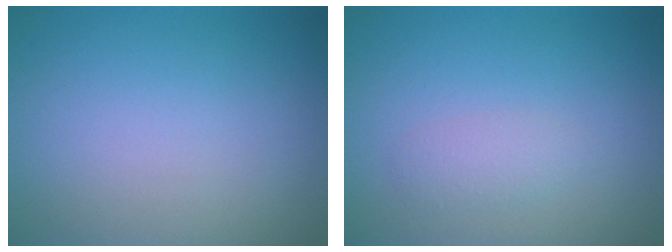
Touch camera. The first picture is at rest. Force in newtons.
{"total": 1.4, "press": 1.4, "slide": 0.1}